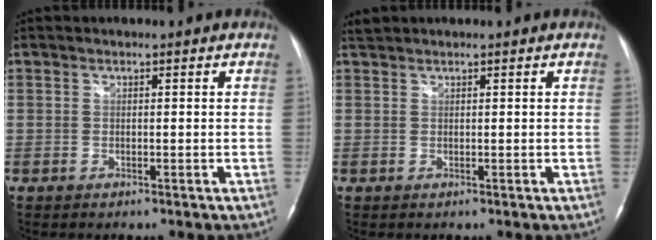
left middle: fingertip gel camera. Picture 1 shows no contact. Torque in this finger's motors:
{"motor_torque": [0.09, 0.00, -0.07, 0.01]}